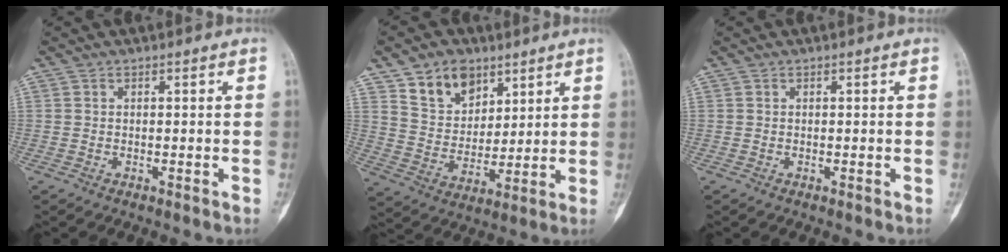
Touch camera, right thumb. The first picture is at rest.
{"total": 11.3, "force": [7.1, 7.6, 4.5], "torque": [-0.048, -0.037, 0.133]}
{"total": 0.0}